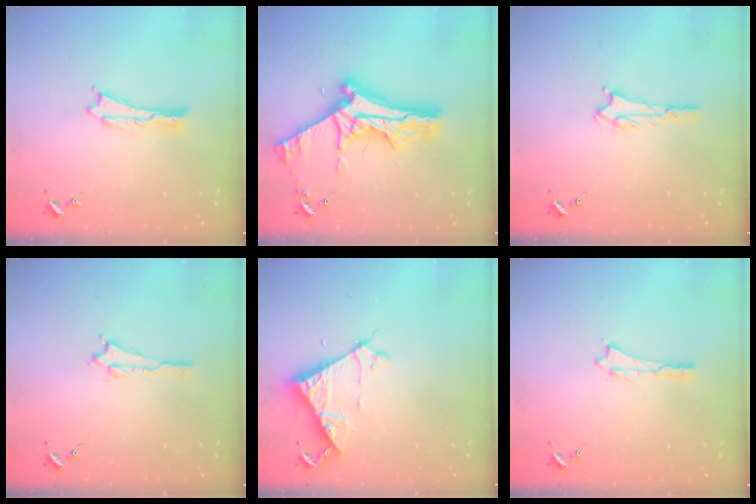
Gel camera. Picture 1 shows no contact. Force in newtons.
{"total": 10.9, "press": 10.8, "slide": 1.0}
{"total": 1.8, "press": 1.8, "slide": 0.2}
{"total": 0.6, "press": 0.5, "slide": 0.2}
{"total": 6.4, "press": 6.4, "slide": 0.4}
{"total": 0.0}